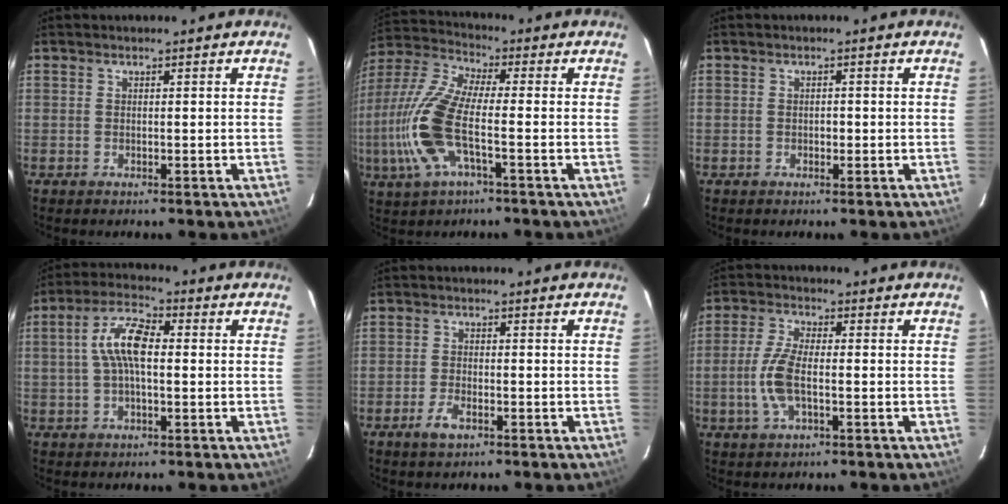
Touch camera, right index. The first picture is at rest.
{"total": 14.2, "force": [-3.4, 4.1, 13.2], "torque": [-0.305, -0.002, -0.072]}
{"total": 0.8, "force": [-0.3, 0.6, 0.4], "torque": [-0.002, 0.001, -0.003]}
{"total": 8.4, "force": [0.4, 3.3, 7.7], "torque": [-0.155, 0.020, 0.007]}
{"total": 3.5, "force": [-2.1, 1.5, 2.3], "torque": [-0.056, -0.001, -0.041]}
{"total": 7.3, "force": [-1.6, 2.6, 6.7], "torque": [-0.148, 0.001, -0.034]}